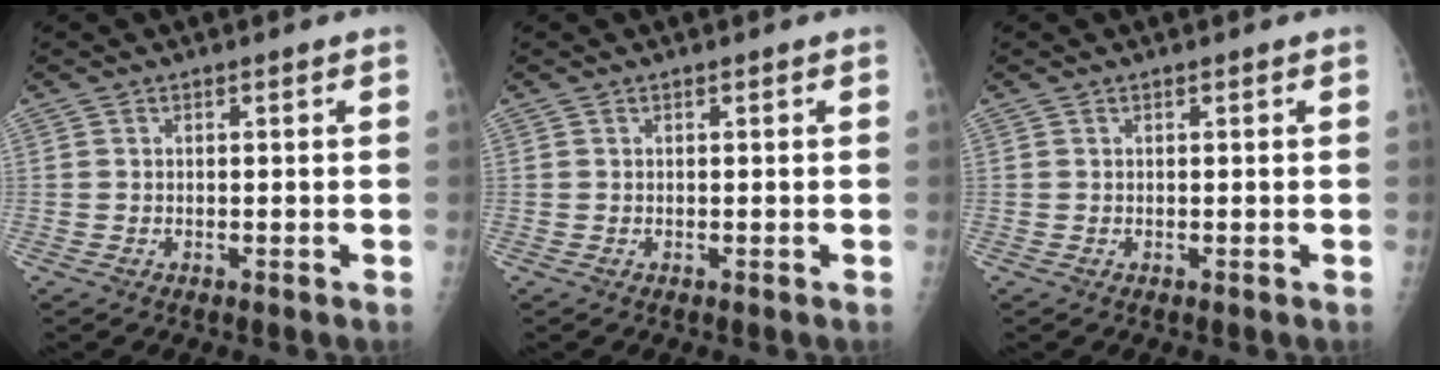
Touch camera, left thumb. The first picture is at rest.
{"total": 0.0}
{"total": 0.0}